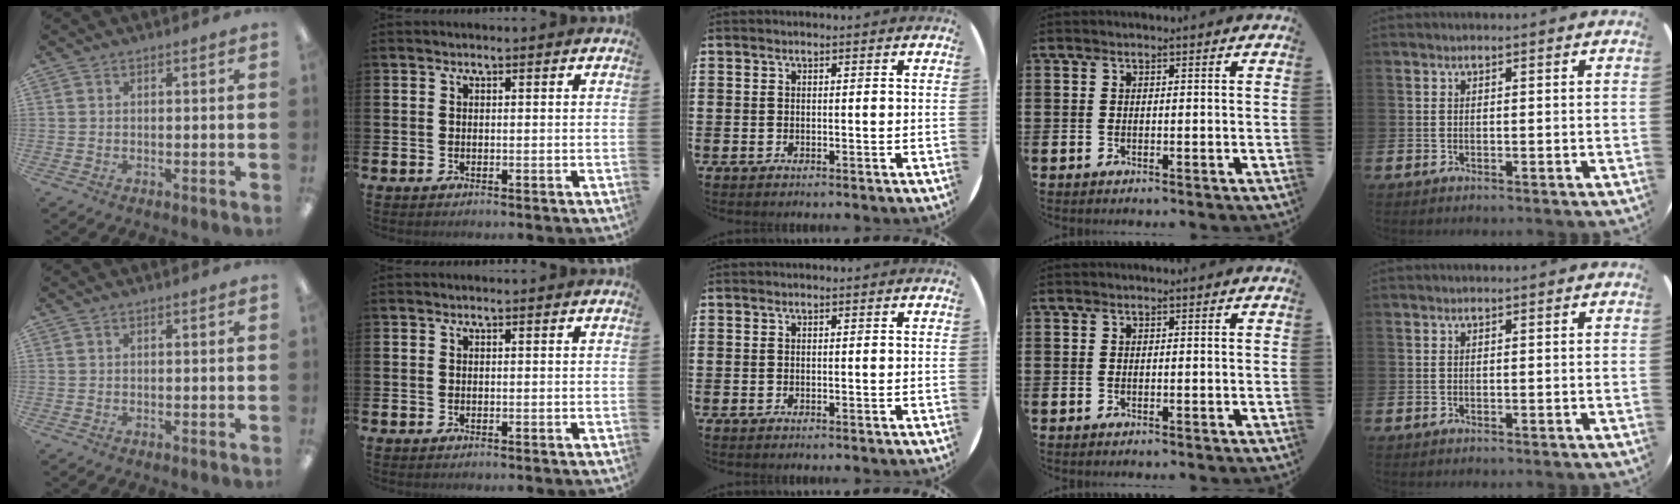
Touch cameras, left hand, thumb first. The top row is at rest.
{}